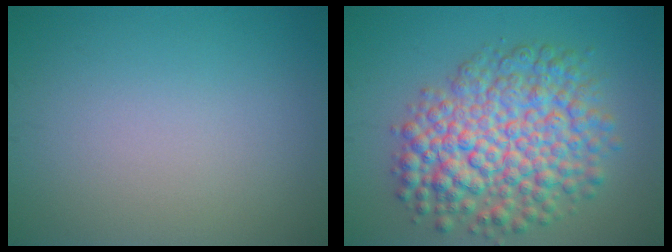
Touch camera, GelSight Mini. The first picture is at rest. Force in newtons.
{"total": 9.4, "press": 9.4, "slide": 0.2}